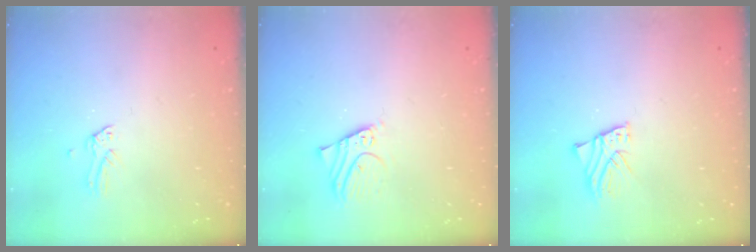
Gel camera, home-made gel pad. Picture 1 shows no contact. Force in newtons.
{"total": 4.2, "press": 4.2, "slide": 0.2}
{"total": 2.2, "press": 2.2, "slide": 0.1}